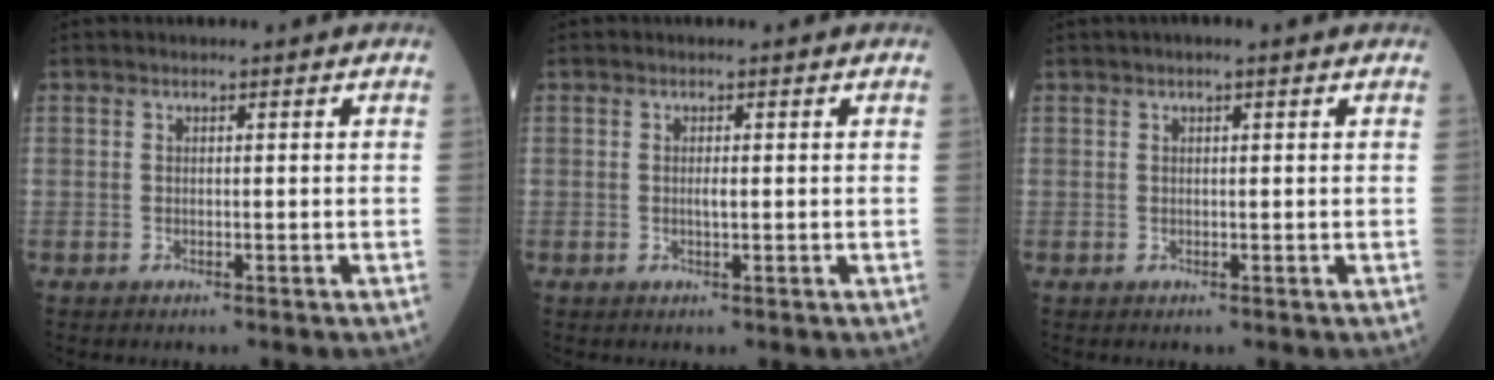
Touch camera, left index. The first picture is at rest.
{"total": 0.9, "force": [0.0, 0.1, 0.9], "torque": [-0.020, -0.001, 0.001]}
{"total": 2.1, "force": [1.3, 0.2, 1.5], "torque": [-0.026, 0.018, 0.019]}